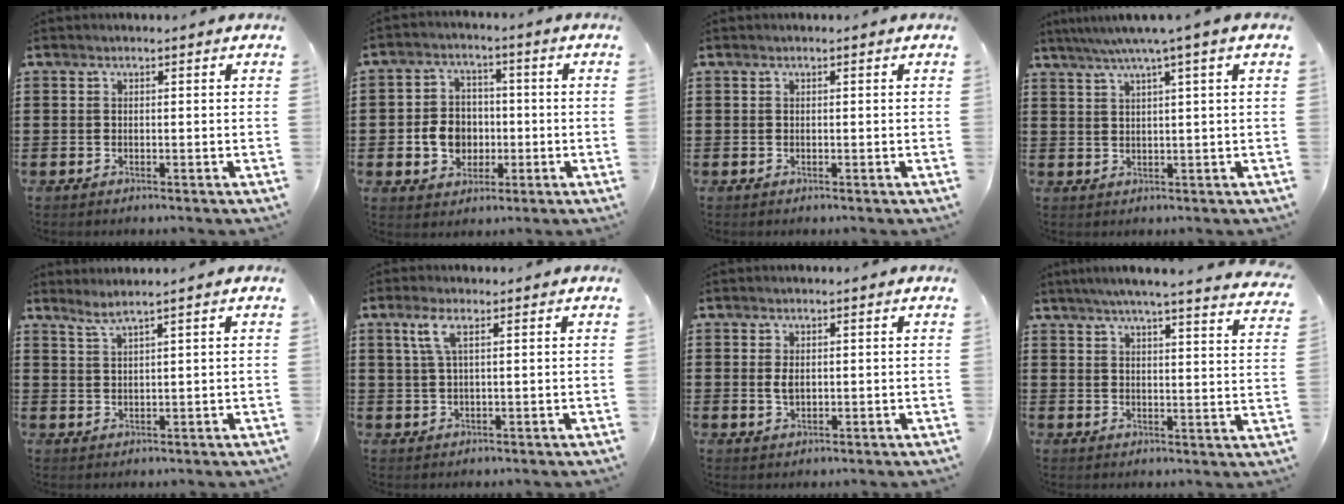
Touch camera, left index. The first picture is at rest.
{"total": 6.4, "force": [-0.9, 5.6, 2.9], "torque": [-0.067, 0.010, -0.019]}
{"total": 0.0}
{"total": 4.2, "force": [2.3, -0.7, 3.4], "torque": [-0.070, -0.002, 0.037]}
{"total": 2.2, "force": [1.7, -0.4, 1.3], "torque": [-0.031, -0.001, 0.031]}
{"total": 3.4, "force": [1.4, 0.7, 3.0], "torque": [-0.066, 0.005, 0.024]}
{"total": 2.0, "force": [0.2, 1.1, 1.7], "torque": [-0.044, 0.001, 0.001]}
{"total": 5.0, "force": [4.4, -0.5, 2.2], "torque": [-0.059, -0.023, 0.074]}